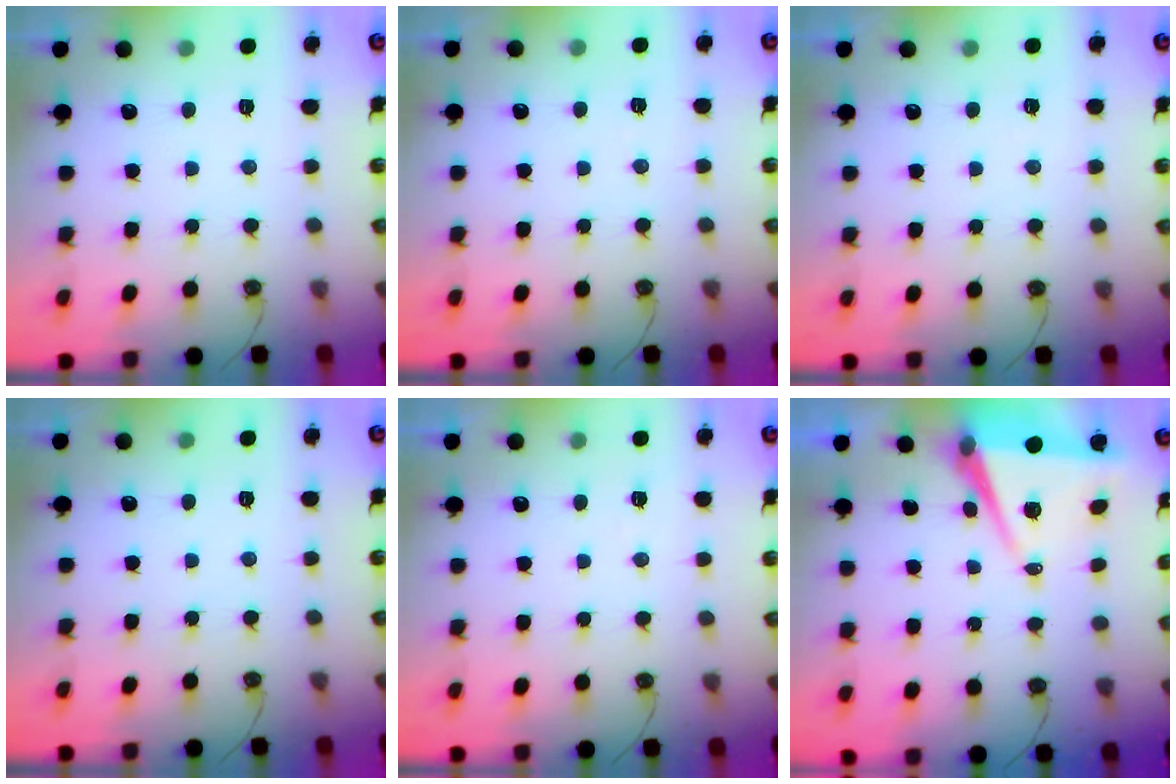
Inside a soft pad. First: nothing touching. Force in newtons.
{"total": 3.9, "press": 1.8, "slide": 3.5}
{"total": 3.6, "press": 3.2, "slide": 1.6}
{"total": 0.0}
{"total": 4.9, "press": 2.5, "slide": 4.2}
{"total": 7.5, "press": 6.2, "slide": 4.2}